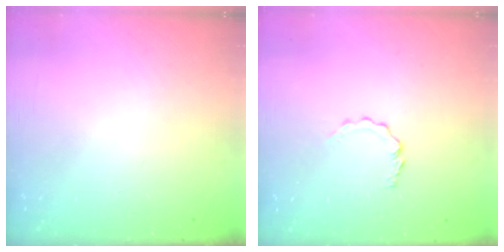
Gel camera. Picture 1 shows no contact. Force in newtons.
{"total": 2.9, "press": 2.9, "slide": 0.3}